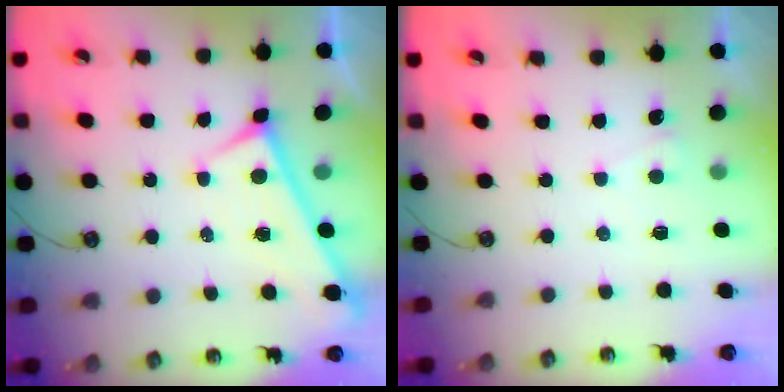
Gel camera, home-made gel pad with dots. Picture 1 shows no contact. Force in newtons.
{"total": 2.6, "press": 2.6, "slide": 0.1}